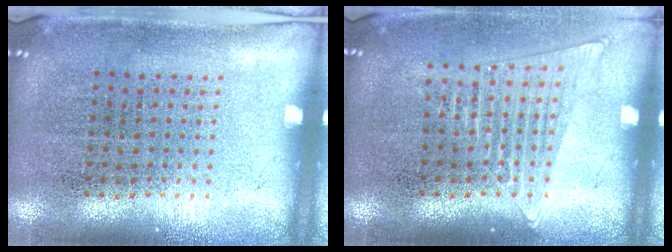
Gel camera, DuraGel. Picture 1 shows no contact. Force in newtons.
{"total": 1.3, "press": 1.2, "slide": 0.6}